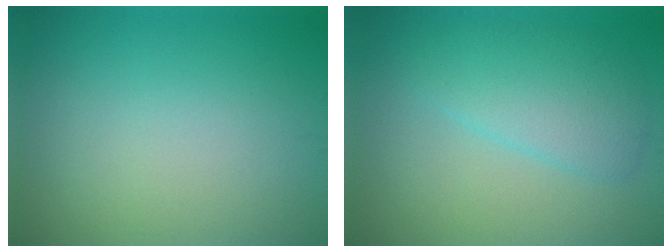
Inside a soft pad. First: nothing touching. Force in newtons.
{"total": 4.1, "press": 4.0, "slide": 0.2}